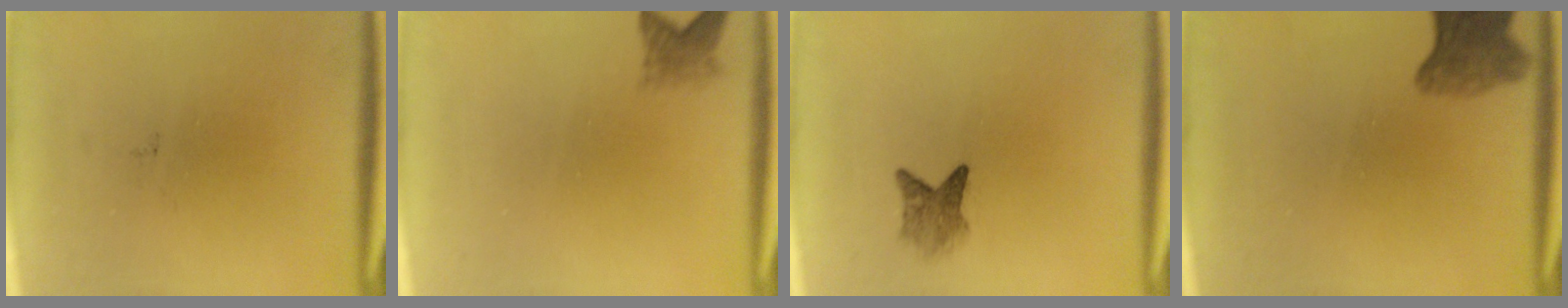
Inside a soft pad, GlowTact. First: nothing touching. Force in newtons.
{"total": 2.2}
{"total": 2.8}
{"total": 5.9}